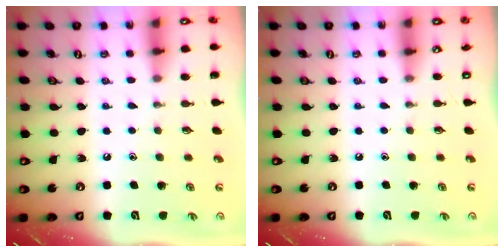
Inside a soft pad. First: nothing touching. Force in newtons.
{"total": 0.0}